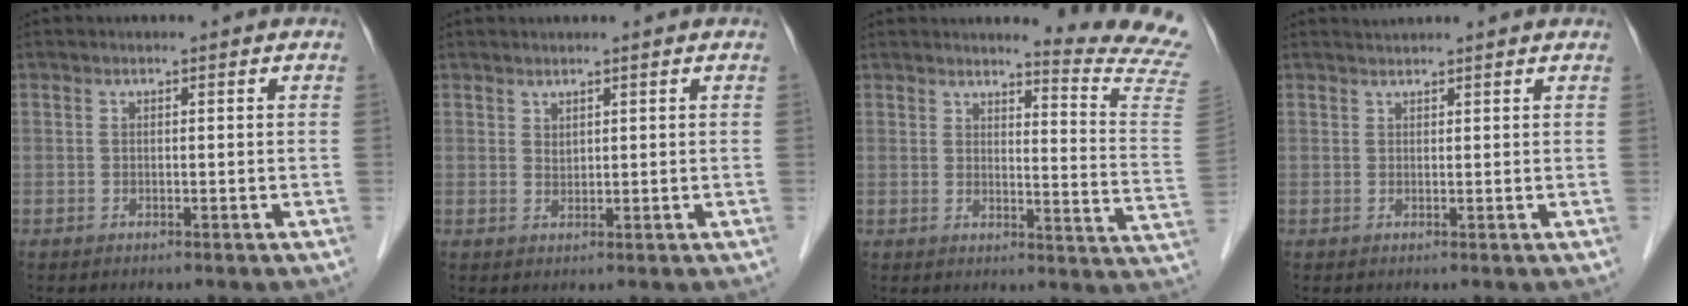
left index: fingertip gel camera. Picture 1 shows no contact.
{"total": 1.0, "force": [0.8, 0.4, 0.5], "torque": [-0.008, -0.004, 0.016]}
{"total": 12.4, "force": [12.0, -2.3, 2.1], "torque": [-0.027, -0.131, 0.118]}
{"total": 2.0, "force": [2.0, -0.2, 0.2], "torque": [-0.008, 0.018, 0.033]}